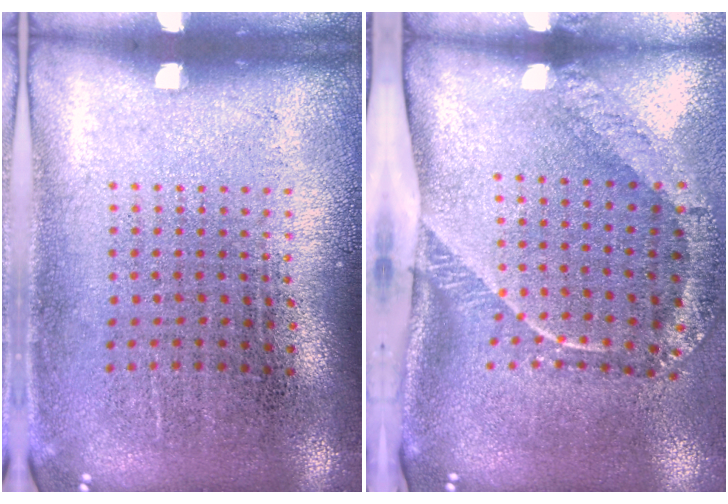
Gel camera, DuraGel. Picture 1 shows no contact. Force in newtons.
{"total": 2.6, "press": 1.7, "slide": 2.0}